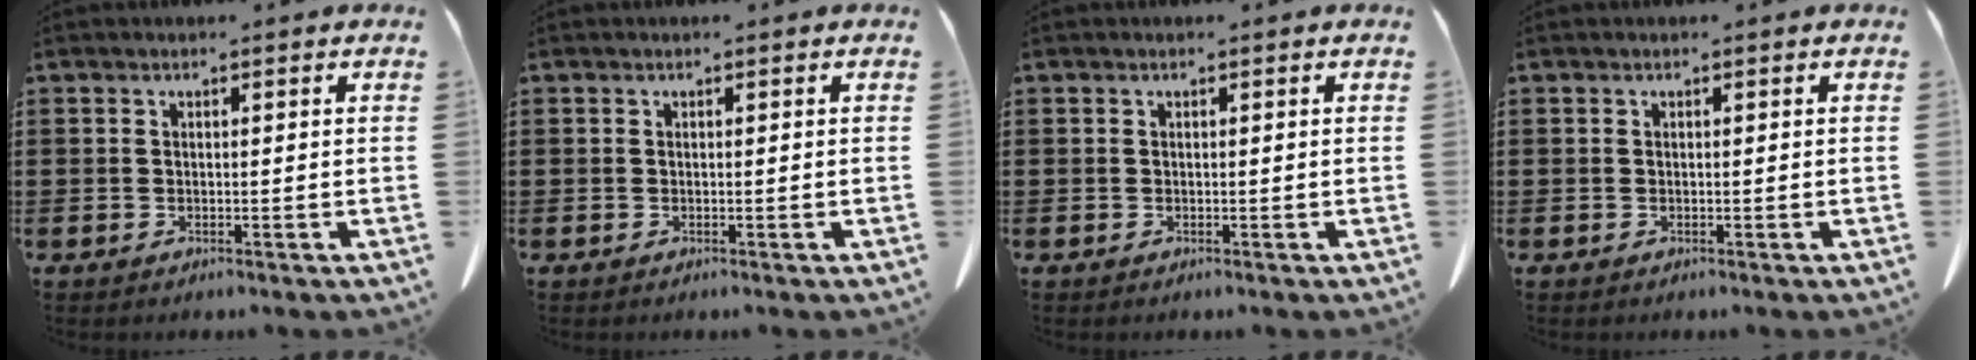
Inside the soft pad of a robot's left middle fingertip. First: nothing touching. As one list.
[{"total": 0.0}, {"total": 0.0}, {"total": 0.0}]